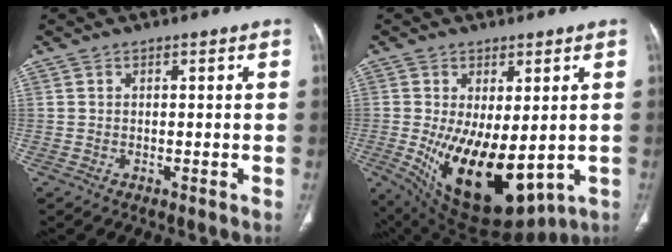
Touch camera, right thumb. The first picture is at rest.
{"total": 18.0, "force": [-2.8, 9.0, 15.3], "torque": [-0.247, -0.030, -0.010]}